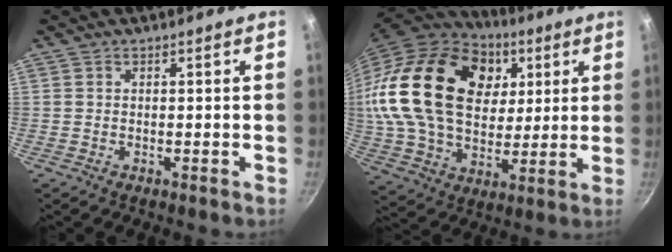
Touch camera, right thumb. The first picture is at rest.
{"total": 30.8, "force": [8.1, 20.9, 21.1], "torque": [-0.374, 0.001, 0.144]}